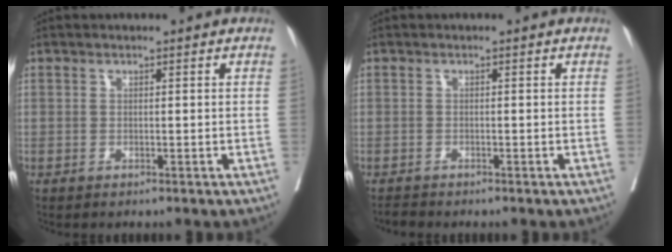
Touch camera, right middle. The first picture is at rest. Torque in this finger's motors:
{"motor_torque": [0.22, -0.23, 0.06, 0.00]}